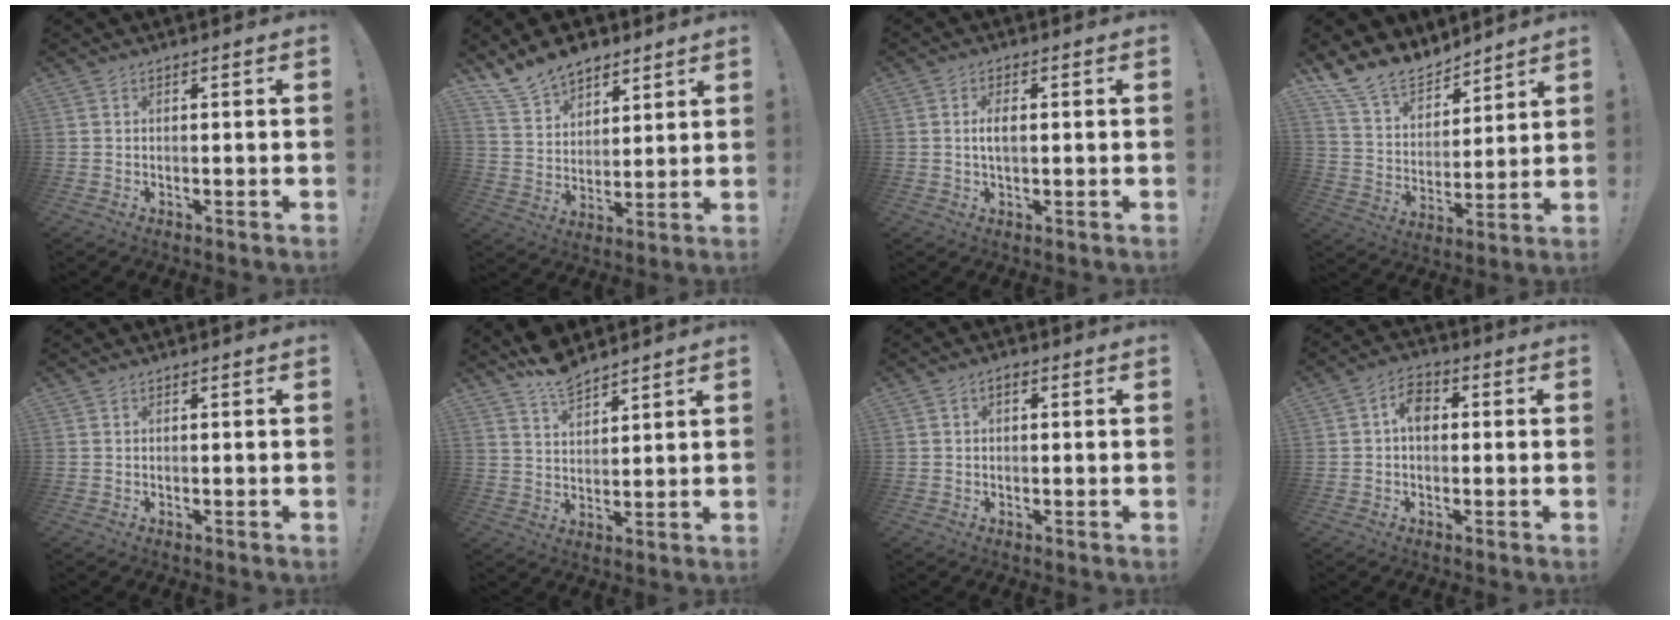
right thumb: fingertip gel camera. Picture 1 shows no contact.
{"total": 11.3, "force": [9.3, 6.0, 2.6], "torque": [-0.057, -0.065, 0.184]}
{"total": 3.3, "force": [0.3, 1.4, 3.0], "torque": [-0.049, -0.003, -0.001]}
{"total": 13.5, "force": [11.7, 5.9, 3.1], "torque": [-0.073, -0.096, 0.223]}
{"total": 0.0}
{"total": 8.1, "force": [6.9, 2.9, 3.1], "torque": [-0.050, -0.043, 0.128]}
{"total": 1.4, "force": [-0.1, 1.0, 0.9], "torque": [-0.017, 0.006, -0.003]}
{"total": 6.1, "force": [0.7, 4.3, 4.3], "torque": [-0.060, 0.007, 0.010]}